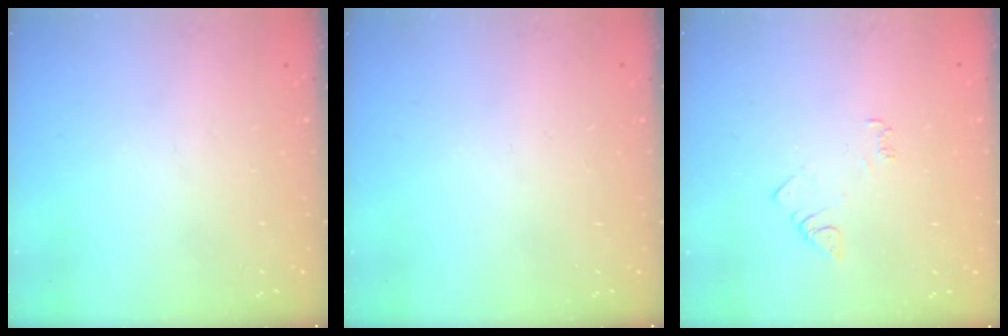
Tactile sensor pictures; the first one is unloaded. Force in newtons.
{"total": 0.0}
{"total": 3.8, "press": 3.7, "slide": 0.5}